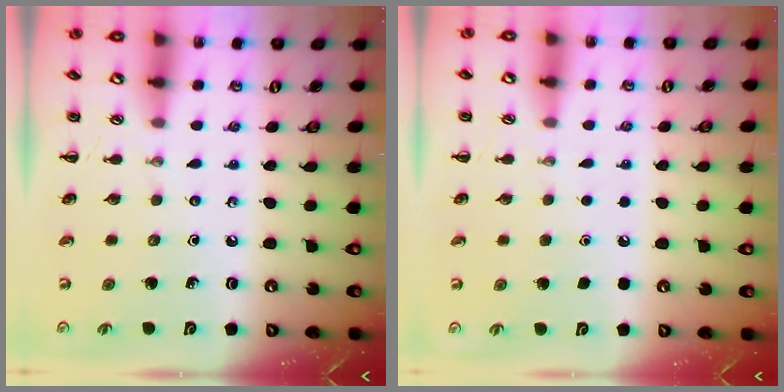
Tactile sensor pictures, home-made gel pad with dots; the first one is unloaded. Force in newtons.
{"total": 1.7, "press": 1.7, "slide": 0.1}